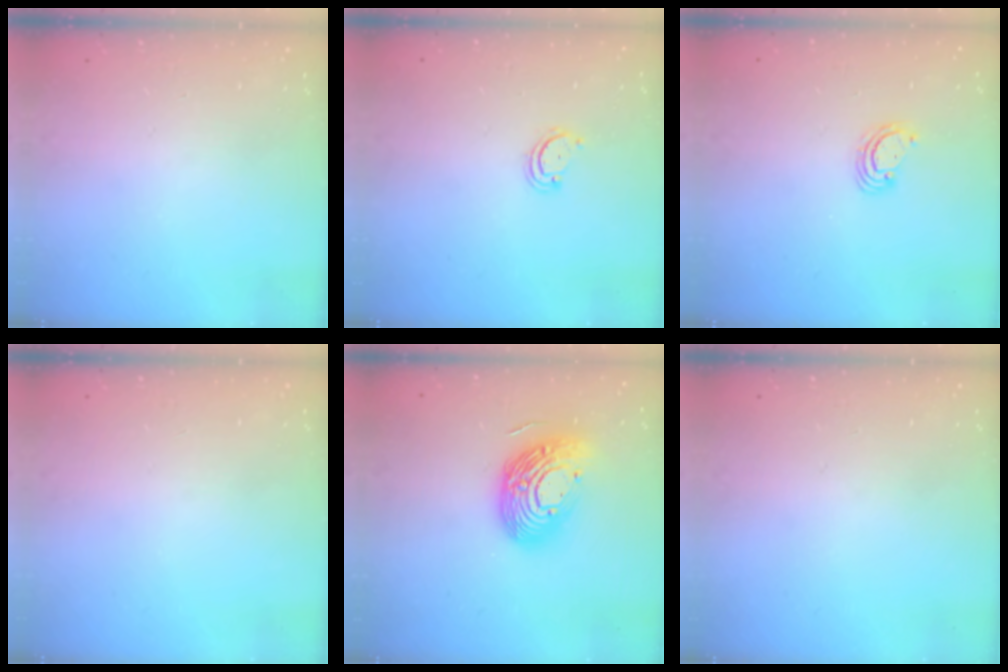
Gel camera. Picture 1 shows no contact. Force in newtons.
{"total": 2.6, "press": 2.6, "slide": 0.3}
{"total": 2.4, "press": 2.4, "slide": 0.2}
{"total": 0.0}
{"total": 17.9, "press": 17.9, "slide": 1.2}
{"total": 0.0}